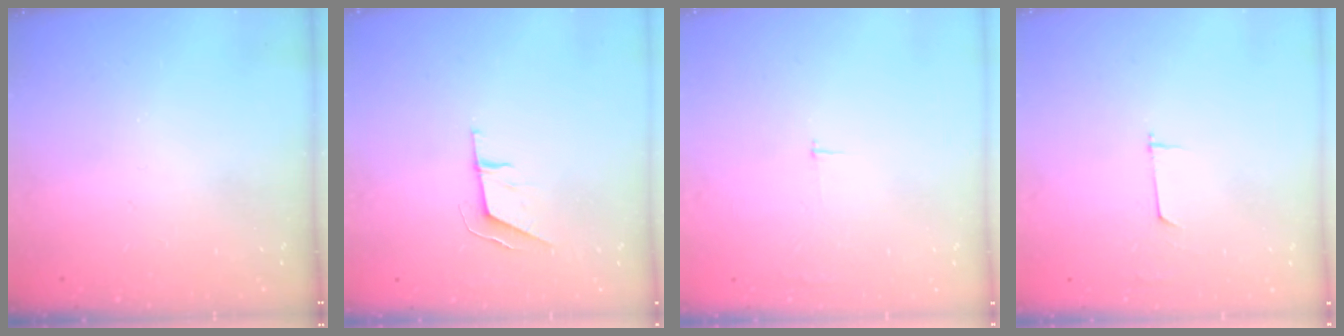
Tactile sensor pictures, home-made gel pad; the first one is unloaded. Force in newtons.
{"total": 6.1, "press": 6.1, "slide": 0.0}
{"total": 2.3, "press": 2.3, "slide": 0.2}
{"total": 4.6, "press": 4.6, "slide": 0.4}